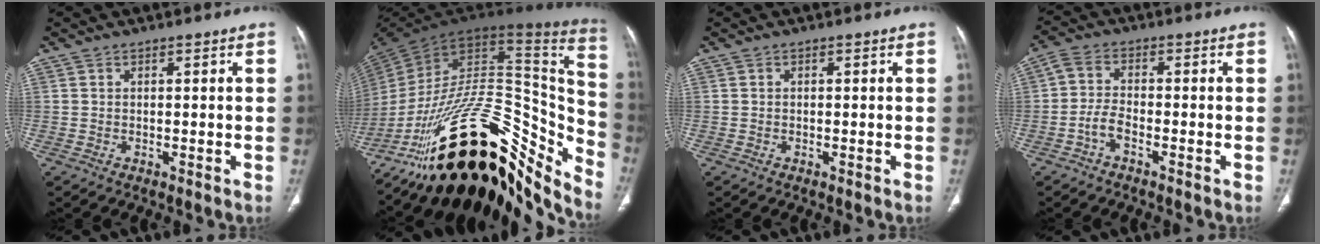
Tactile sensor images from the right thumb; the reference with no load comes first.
{"total": 38.1, "force": [-24.1, 15.6, 25.1], "torque": [-0.326, 0.069, -0.371]}
{"total": 0.0}
{"total": 4.0, "force": [-2.2, 1.9, 2.8], "torque": [-0.063, 0.021, -0.047]}